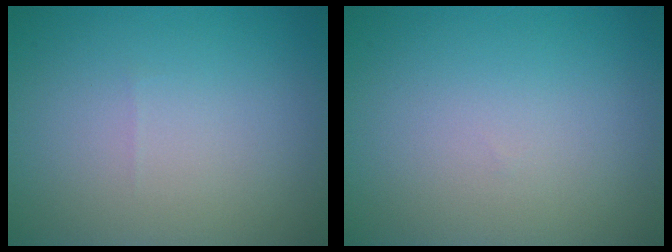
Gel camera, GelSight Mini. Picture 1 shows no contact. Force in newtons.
{"total": 0.0}